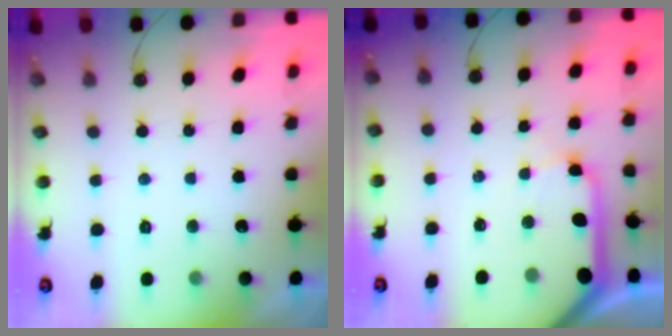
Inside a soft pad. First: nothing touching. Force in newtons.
{"total": 11.9, "press": 11.8, "slide": 1.5}